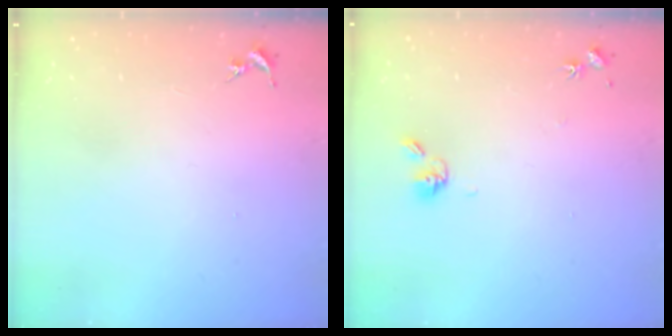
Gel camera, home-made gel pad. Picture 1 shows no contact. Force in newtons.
{"total": 7.0, "press": 6.7, "slide": 2.1}